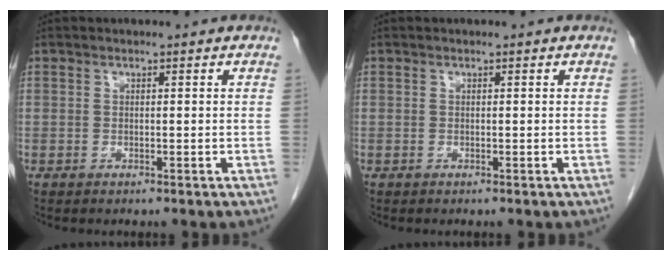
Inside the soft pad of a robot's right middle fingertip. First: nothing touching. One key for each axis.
{"total": 0.0}